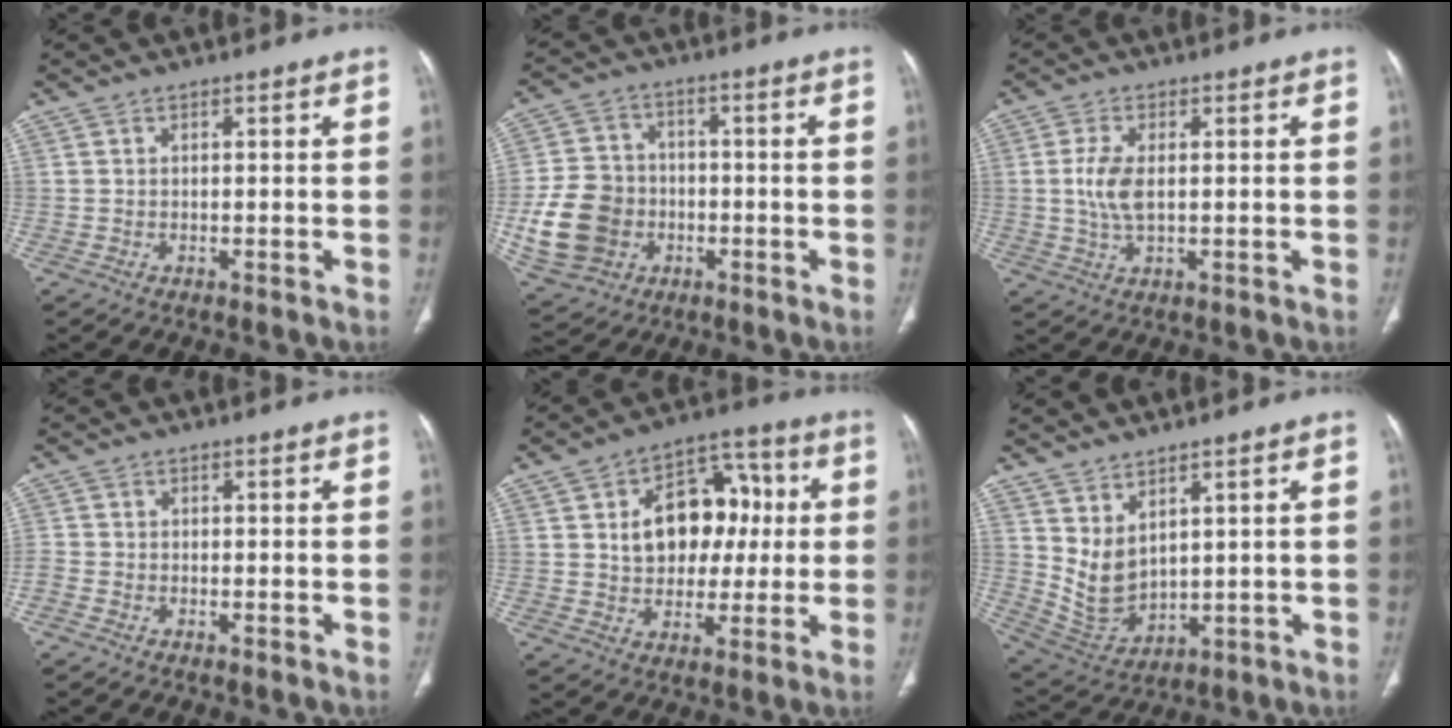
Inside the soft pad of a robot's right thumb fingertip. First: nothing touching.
{"total": 14.1, "force": [-3.0, 12.0, 6.6], "torque": [-0.112, 0.017, -0.048]}
{"total": 5.6, "force": [0.4, 2.8, 4.9], "torque": [-0.111, -0.001, 0.007]}
{"total": 1.9, "force": [-1.3, 1.1, 0.9], "torque": [-0.021, 0.005, -0.030]}
{"total": 14.9, "force": [1.9, 10.9, 10.0], "torque": [-0.101, 0.026, 0.030]}
{"total": 7.7, "force": [3.3, 4.4, 5.4], "torque": [-0.081, -0.030, 0.091]}